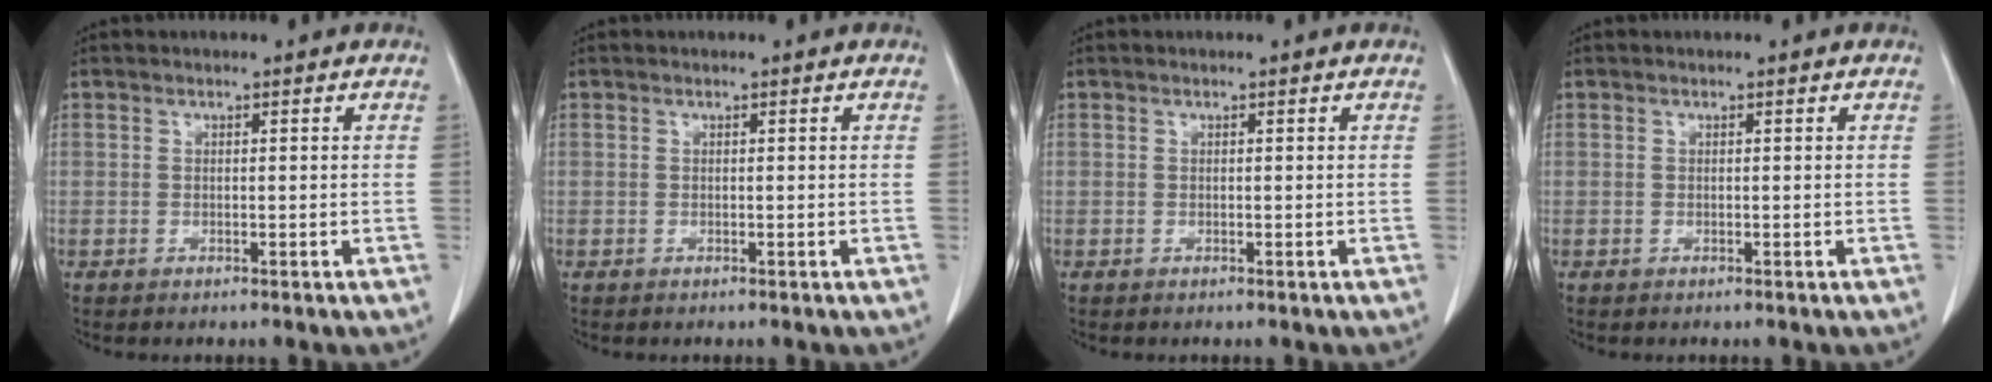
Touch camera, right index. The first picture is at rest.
{"total": 0.0}
{"total": 0.0}
{"total": 0.0}